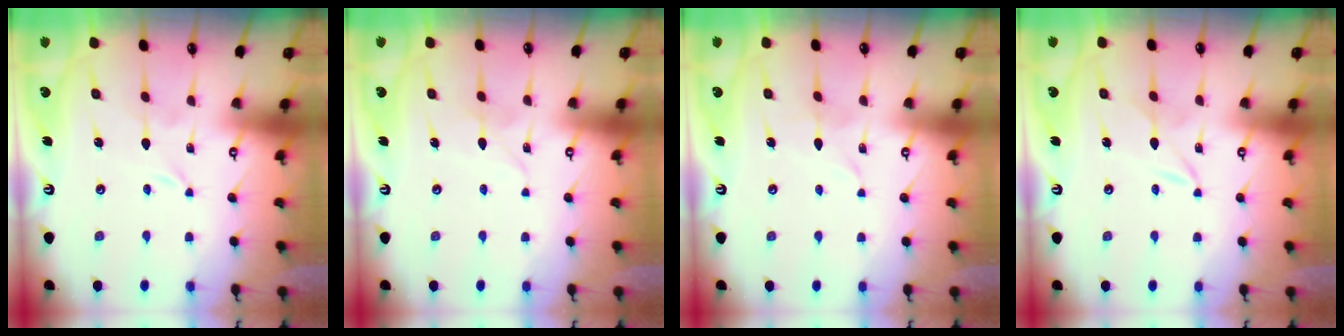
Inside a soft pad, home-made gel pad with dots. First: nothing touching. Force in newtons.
{"total": 2.7, "press": 2.7, "slide": 0.2}
{"total": 1.6, "press": 1.6, "slide": 0.2}
{"total": 1.8, "press": 1.8, "slide": 0.2}